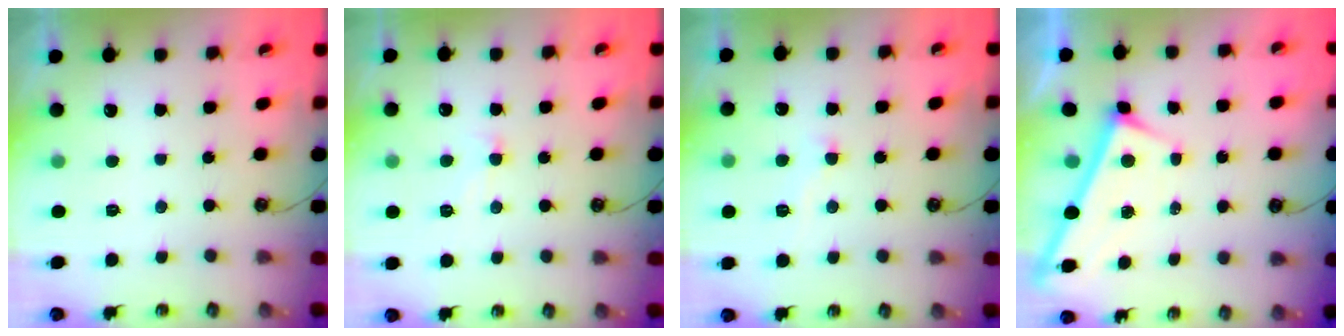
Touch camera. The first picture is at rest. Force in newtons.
{"total": 1.6, "press": 1.5, "slide": 0.5}
{"total": 2.4, "press": 2.3, "slide": 0.5}
{"total": 3.0, "press": 3.0, "slide": 0.1}